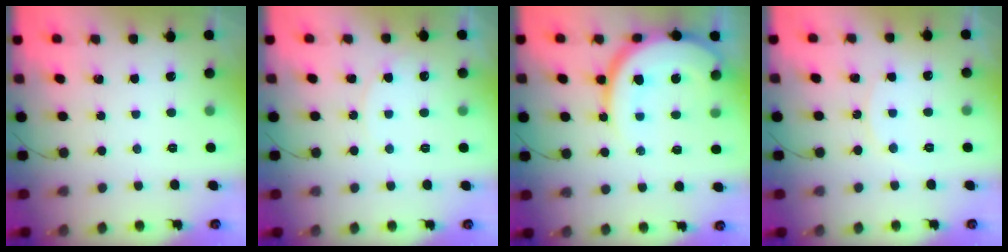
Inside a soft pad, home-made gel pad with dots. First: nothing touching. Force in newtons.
{"total": 3.9, "press": 3.9, "slide": 0.3}
{"total": 13.6, "press": 13.5, "slide": 1.6}
{"total": 5.1, "press": 5.1, "slide": 0.4}